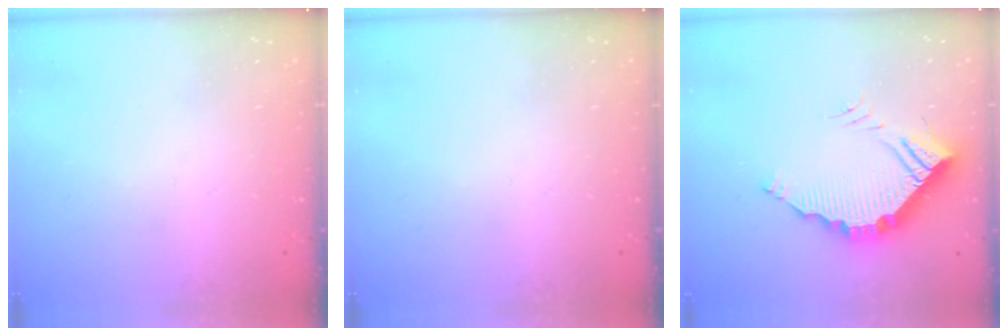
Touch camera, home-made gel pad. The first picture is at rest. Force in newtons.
{"total": 0.0}
{"total": 14.3, "press": 14.3, "slide": 0.3}